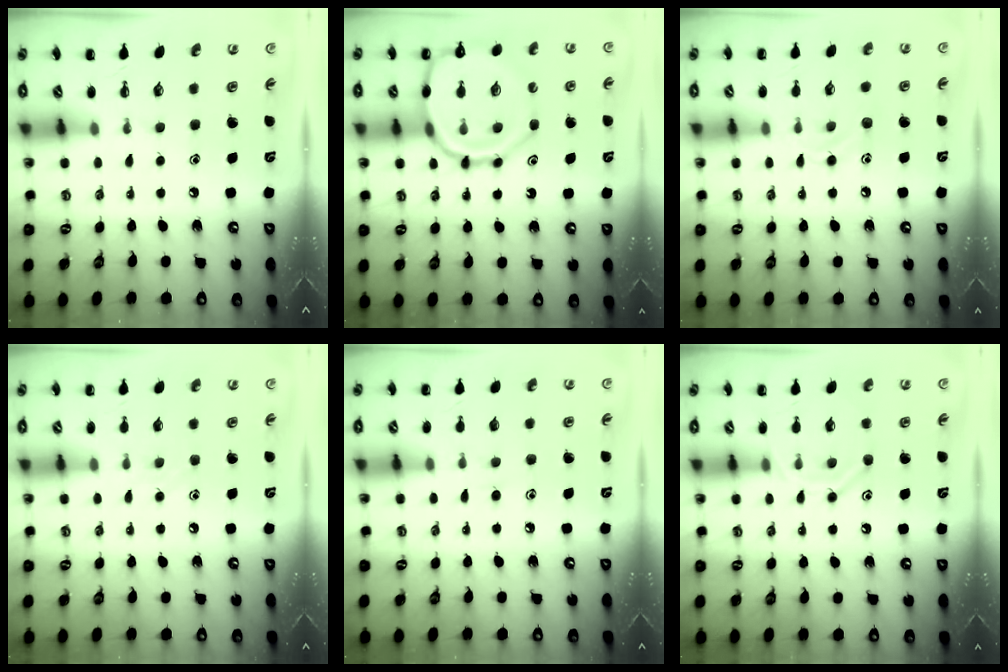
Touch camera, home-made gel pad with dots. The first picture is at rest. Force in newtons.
{"total": 17.4, "press": 17.3, "slide": 1.6}
{"total": 7.5, "press": 7.4, "slide": 1.2}
{"total": 5.1, "press": 4.9, "slide": 1.4}
{"total": 5.8, "press": 5.6, "slide": 1.7}
{"total": 10.3, "press": 10.3, "slide": 1.0}